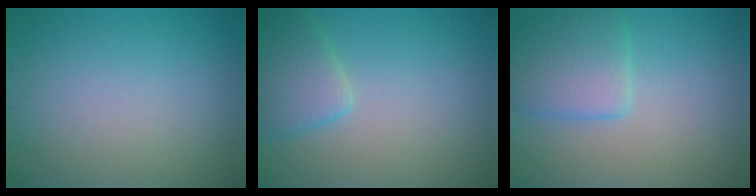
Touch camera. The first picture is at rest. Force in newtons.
{"total": 3.3, "press": 3.2, "slide": 0.2}
{"total": 4.1, "press": 4.1, "slide": 0.0}